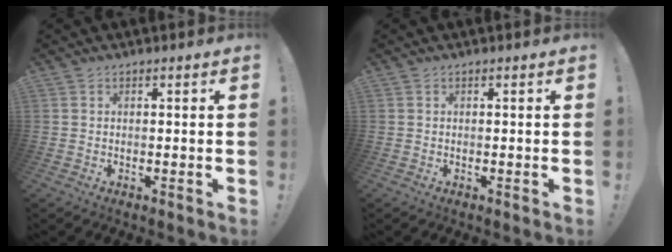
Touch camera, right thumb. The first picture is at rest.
{"total": 0.0}